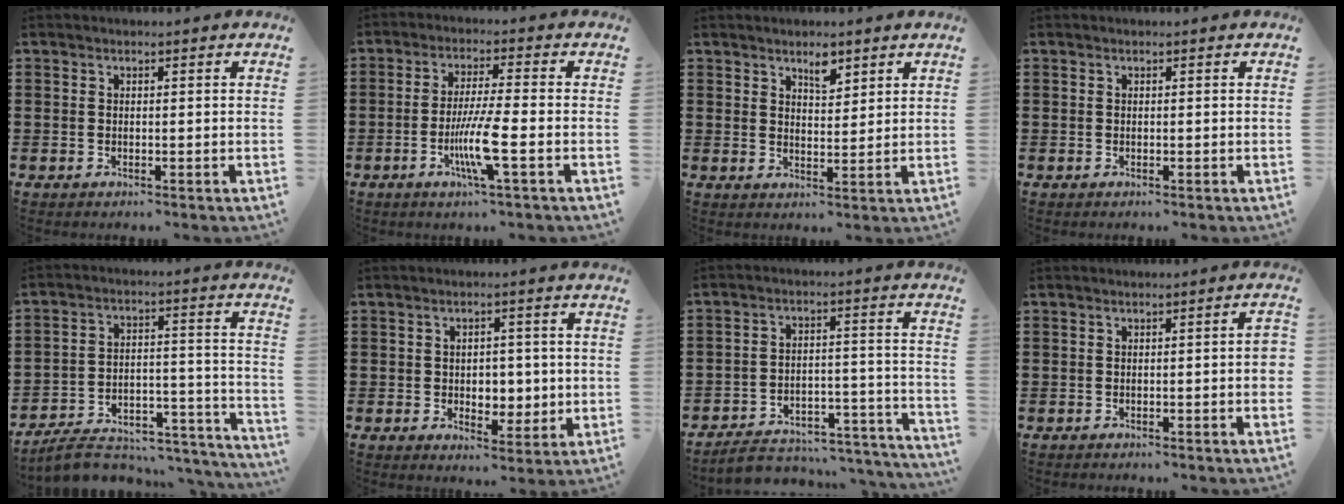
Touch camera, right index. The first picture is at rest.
{"total": 7.7, "force": [-2.6, 0.5, 7.2], "torque": [-0.146, -0.018, -0.052]}
{"total": 3.2, "force": [2.4, 1.3, 1.7], "torque": [-0.022, -0.003, 0.040]}
{"total": 0.0}
{"total": 8.3, "force": [-7.4, 2.3, 3.0], "torque": [-0.039, 0.026, -0.137]}
{"total": 4.1, "force": [-0.1, 3.3, 2.3], "torque": [-0.041, 0.006, -0.010]}
{"total": 5.3, "force": [-5.0, 1.2, 1.4], "torque": [-0.022, 0.008, -0.098]}
{"total": 2.6, "force": [-1.1, 0.4, 2.3], "torque": [-0.035, 0.001, -0.019]}